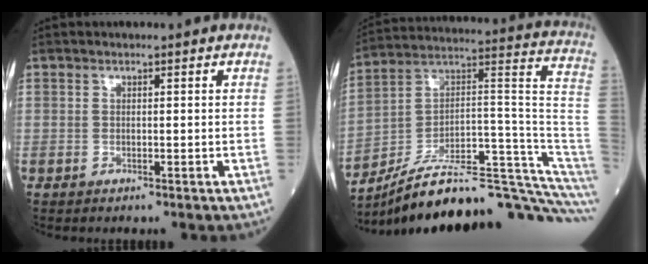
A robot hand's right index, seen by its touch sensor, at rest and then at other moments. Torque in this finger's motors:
{"motor_torque": [0.00, -2.14, 0.56, 0.12]}